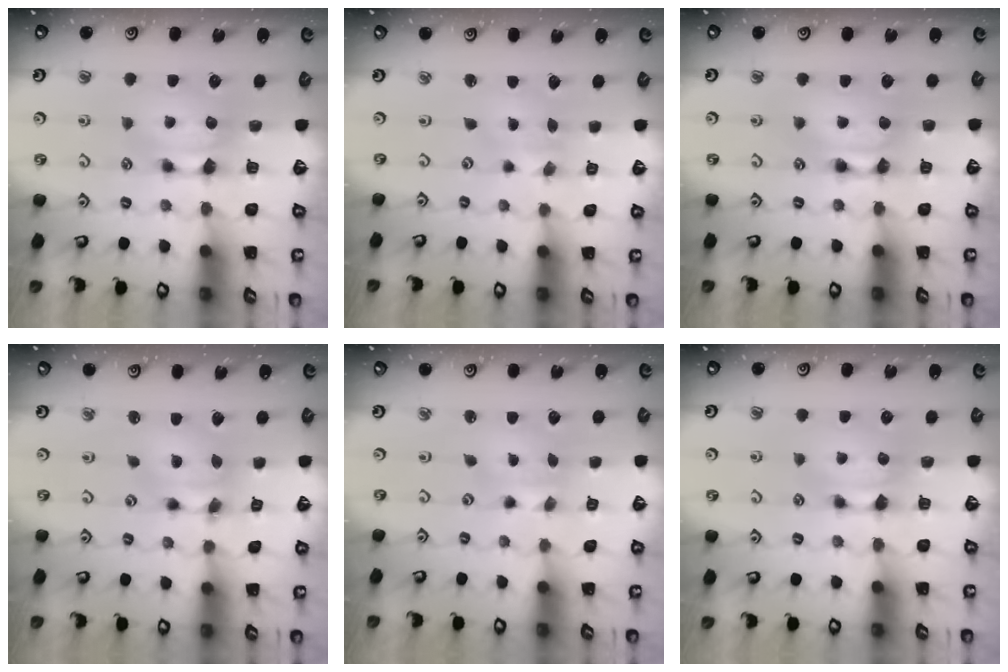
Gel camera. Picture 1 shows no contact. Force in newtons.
{"total": 1.7, "press": 1.3, "slide": 1.0}
{"total": 1.9, "press": 1.9, "slide": 0.1}
{"total": 5.4, "press": 5.0, "slide": 2.0}
{"total": 1.5, "press": 1.1, "slide": 1.0}
{"total": 0.0}